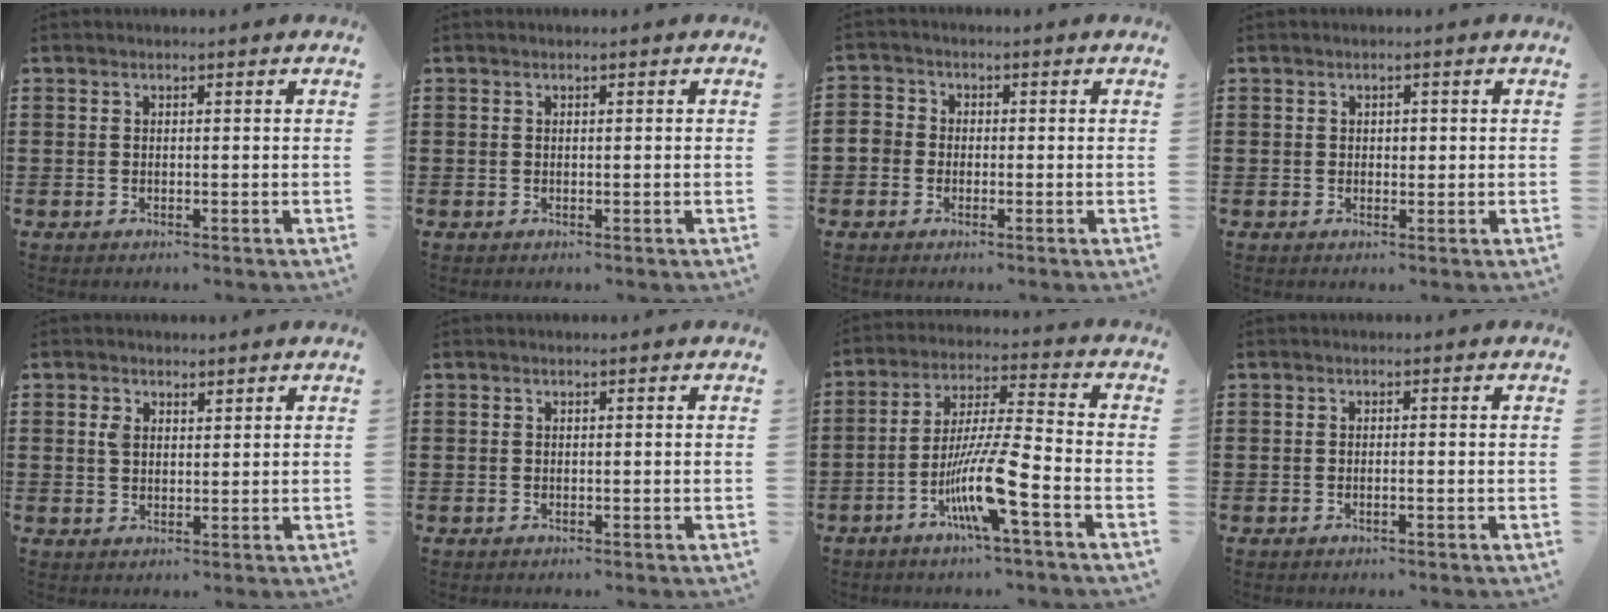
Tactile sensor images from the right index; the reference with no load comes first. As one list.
[{"total": 0.0}, {"total": 2.5, "force": [-1.2, 2.1, 0.7], "torque": [-0.028, 0.003, -0.030]}, {"total": 0.9, "force": [0.2, 0.7, 0.6], "torque": [-0.012, 0.006, 0.003]}, {"total": 2.1, "force": [1.3, 1.2, 1.1], "torque": [-0.027, 0.002, 0.024]}, {"total": 0.0}, {"total": 11.3, "force": [-5.1, 1.0, 10.1], "torque": [-0.204, -0.007, -0.098]}, {"total": 0.7, "force": [-0.3, -0.1, 0.6], "torque": [-0.010, -0.003, -0.006]}]